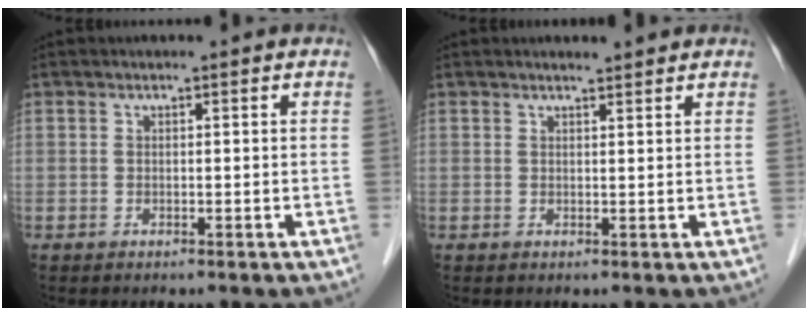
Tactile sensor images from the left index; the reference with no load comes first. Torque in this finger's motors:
{"motor_torque": [0.02, -0.07, -0.23, 0.02]}